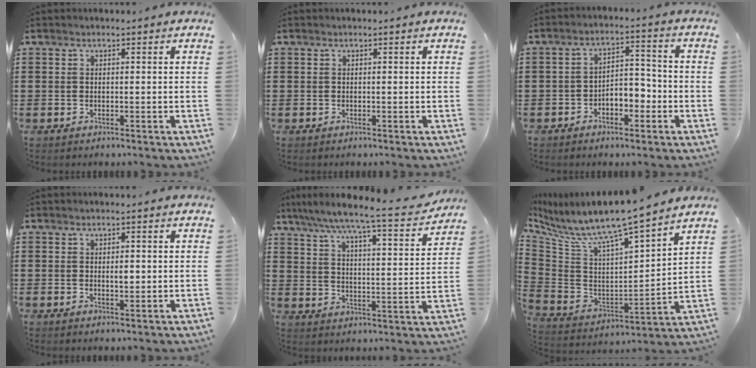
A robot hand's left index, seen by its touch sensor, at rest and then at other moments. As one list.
[{"total": 0.0}, {"total": 4.0, "force": [-2.7, 2.2, 2.1], "torque": [-0.040, 0.012, -0.055]}, {"total": 1.6, "force": [0.2, 0.6, 1.5], "torque": [-0.022, 0.001, 0.000]}, {"total": 7.3, "force": [6.5, -0.4, 3.4], "torque": [-0.094, -0.043, 0.104]}, {"total": 7.3, "force": [6.4, -0.1, 3.6], "torque": [-0.100, -0.065, 0.098]}]